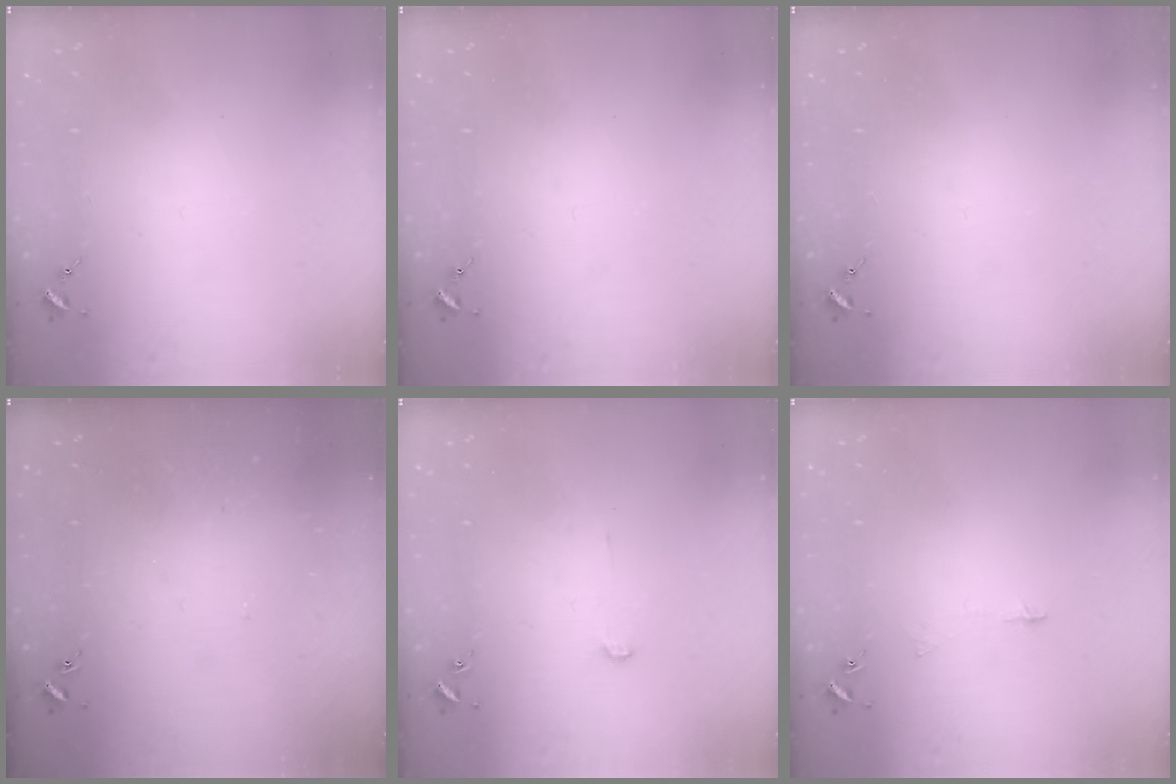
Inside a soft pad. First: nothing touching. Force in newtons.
{"total": 0.0}
{"total": 0.0}
{"total": 1.2, "press": 1.1, "slide": 0.1}
{"total": 2.6, "press": 2.6, "slide": 0.2}
{"total": 3.4, "press": 3.4, "slide": 0.3}